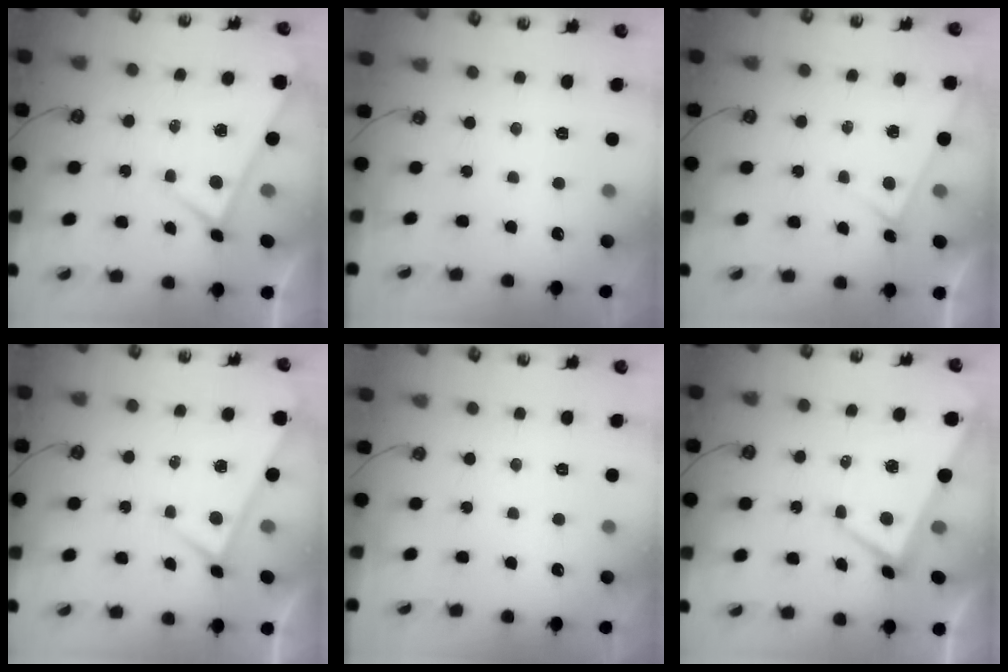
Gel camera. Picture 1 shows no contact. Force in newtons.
{"total": 0.0}
{"total": 6.2, "press": 6.2, "slide": 0.2}
{"total": 0.0}
{"total": 0.0}
{"total": 1.5, "press": 1.2, "slide": 0.9}